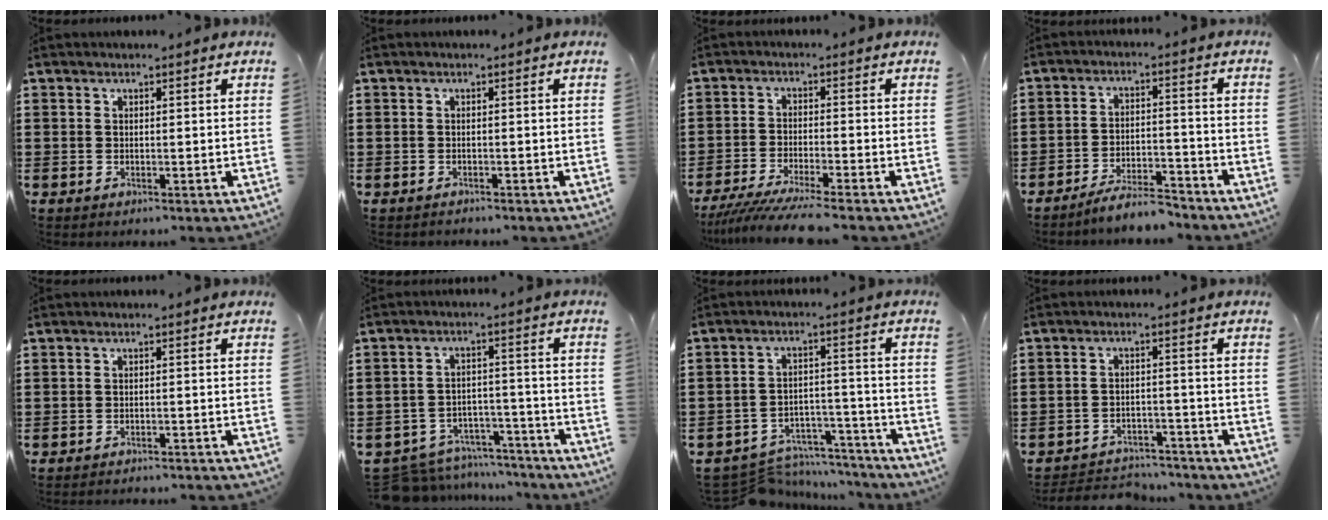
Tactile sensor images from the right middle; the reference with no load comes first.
{"total": 0.7, "force": [-0.6, 0.3, -0.2], "torque": [0.003, 0.004, -0.016]}
{"total": 5.1, "force": [-4.6, -0.2, 2.2], "torque": [-0.050, -0.020, -0.091]}
{"total": 5.8, "force": [-5.6, 0.7, 1.5], "torque": [-0.028, 0.005, -0.109]}
{"total": 1.7, "force": [-1.7, -0.1, 0.2], "torque": [-0.005, 0.004, -0.034]}
{"total": 7.5, "force": [-7.1, 2.0, 1.6], "torque": [-0.038, 0.020, -0.140]}
{"total": 6.9, "force": [-6.5, 1.8, 1.3], "torque": [-0.028, 0.018, -0.129]}
{"total": 3.9, "force": [-3.8, 0.8, 0.2], "torque": [-0.007, 0.005, -0.082]}